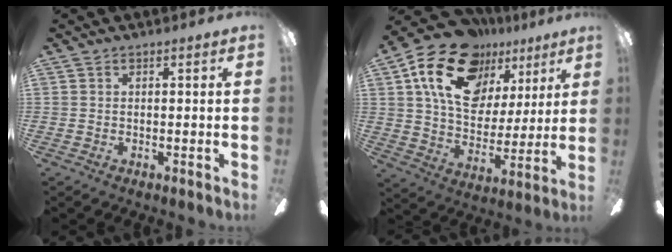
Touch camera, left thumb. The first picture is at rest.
{"total": 22.2, "force": [12.2, 14.1, 12.1], "torque": [-0.204, -0.051, 0.221]}